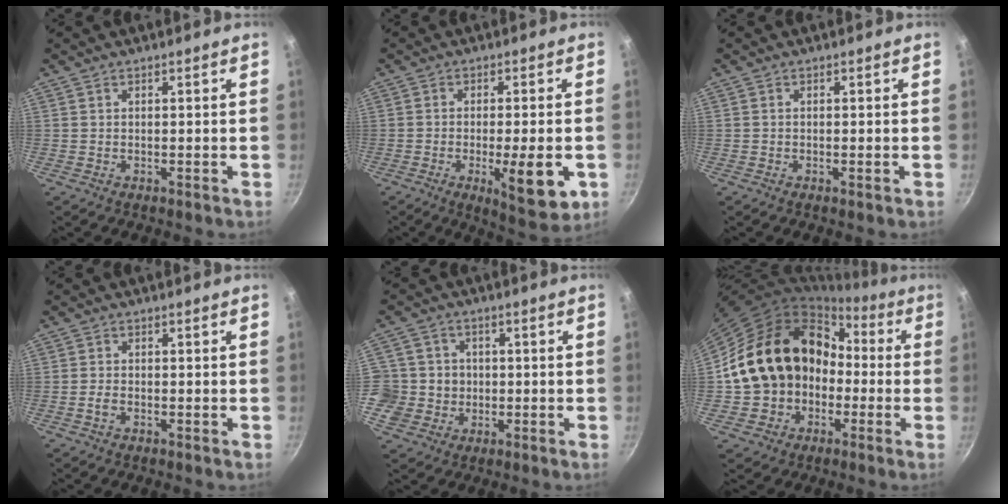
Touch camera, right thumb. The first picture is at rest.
{"total": 11.3, "force": [-3.3, 3.1, 10.4], "torque": [-0.137, -0.001, -0.040]}
{"total": 0.7, "force": [-0.3, 0.1, 0.6], "torque": [-0.012, 0.001, -0.006]}
{"total": 1.6, "force": [-0.7, 1.0, 1.0], "torque": [-0.026, 0.010, -0.015]}
{"total": 9.4, "force": [-0.8, 9.0, 2.3], "torque": [-0.022, 0.014, -0.018]}
{"total": 18.2, "force": [-1.3, 15.2, 10.0], "torque": [-0.142, 0.063, -0.012]}